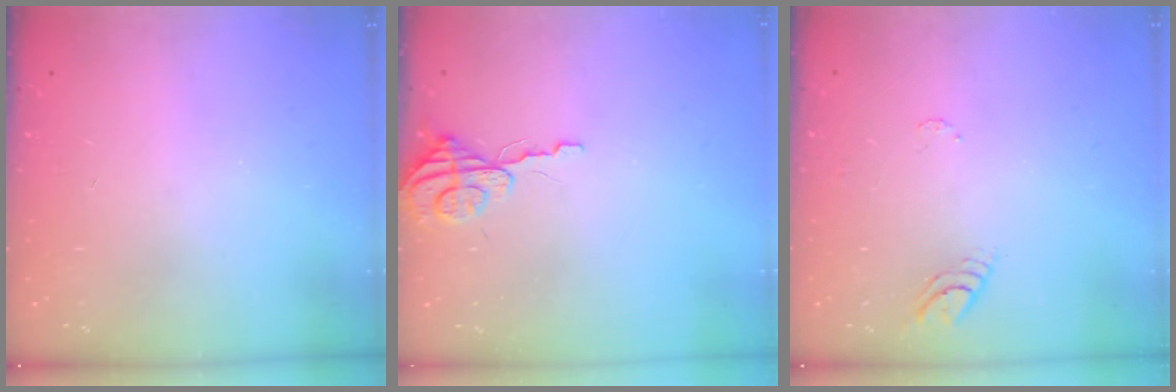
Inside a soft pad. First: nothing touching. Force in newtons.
{"total": 4.1, "press": 4.1, "slide": 0.3}
{"total": 3.9, "press": 3.9, "slide": 0.4}